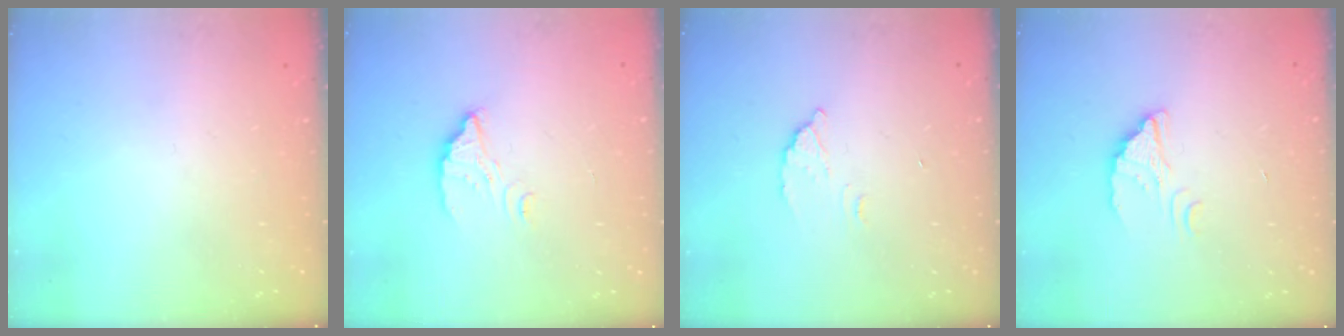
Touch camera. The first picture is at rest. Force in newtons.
{"total": 3.4, "press": 3.4, "slide": 0.1}
{"total": 2.7, "press": 2.7, "slide": 0.1}
{"total": 2.4, "press": 2.4, "slide": 0.0}